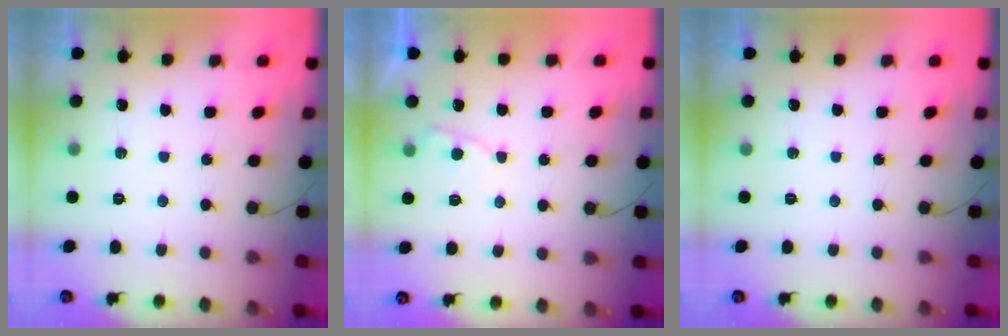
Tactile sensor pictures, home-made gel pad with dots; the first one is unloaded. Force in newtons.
{"total": 3.4, "press": 3.4, "slide": 0.4}
{"total": 0.0}